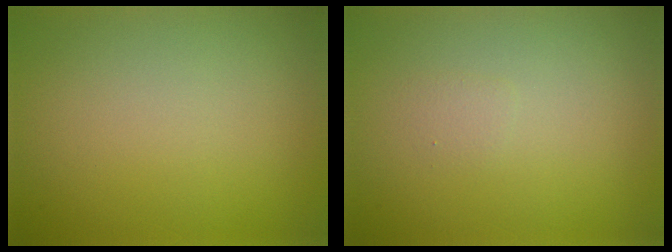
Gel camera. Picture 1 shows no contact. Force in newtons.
{"total": 0.6, "press": 0.6, "slide": 0.1}